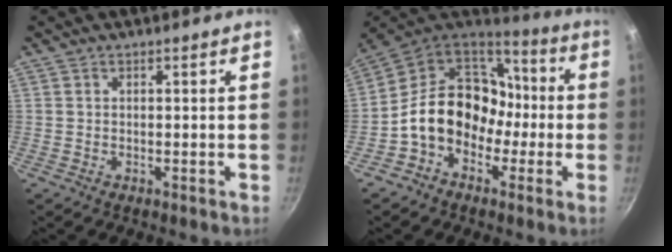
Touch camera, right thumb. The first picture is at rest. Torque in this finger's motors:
{"motor_torque": [2.46, 2.33, 1.30, -0.86, 0.19]}